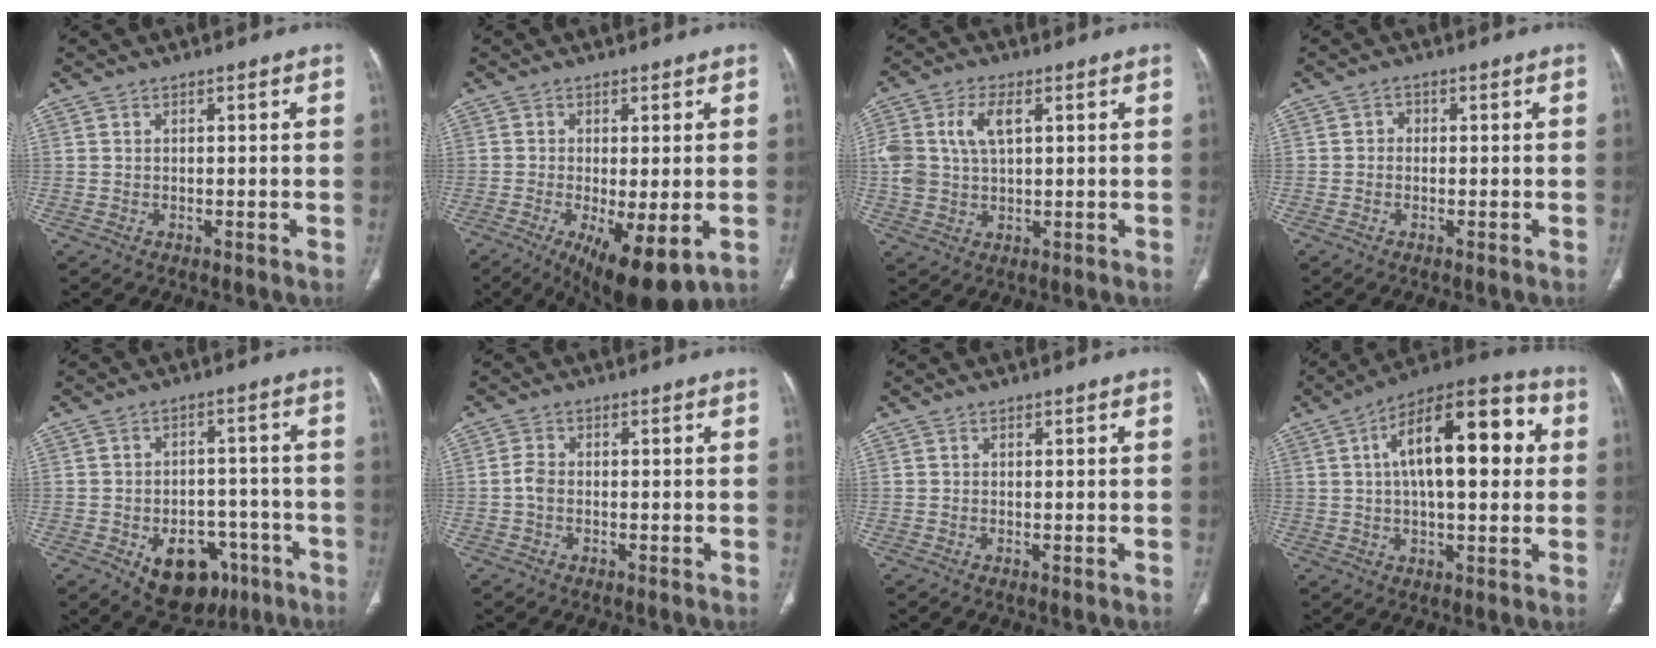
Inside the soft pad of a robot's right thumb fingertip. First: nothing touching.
{"total": 11.7, "force": [-4.0, 3.9, 10.2], "torque": [-0.164, -0.020, -0.053]}
{"total": 8.7, "force": [2.3, 5.0, 6.7], "torque": [-0.147, 0.011, 0.048]}
{"total": 1.3, "force": [-0.1, 1.2, 0.5], "torque": [0.004, 0.006, -0.008]}
{"total": 13.3, "force": [-6.4, 8.8, 7.7], "torque": [-0.069, 0.036, -0.079]}
{"total": 2.0, "force": [-0.5, 1.3, 1.4], "torque": [-0.027, 0.005, -0.014]}
{"total": 0.0}
{"total": 20.2, "force": [3.9, 8.8, 17.8], "torque": [-0.244, 0.026, 0.048]}